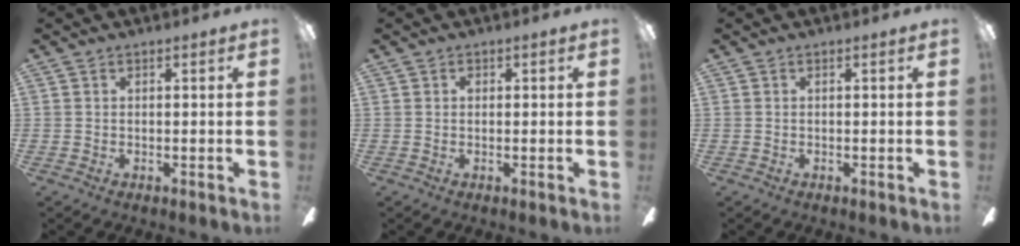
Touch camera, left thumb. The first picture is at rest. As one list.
[{"total": 0.7, "force": [0.1, 0.6, 0.3], "torque": [0.002, 0.000, 0.000]}, {"total": 0.0}]